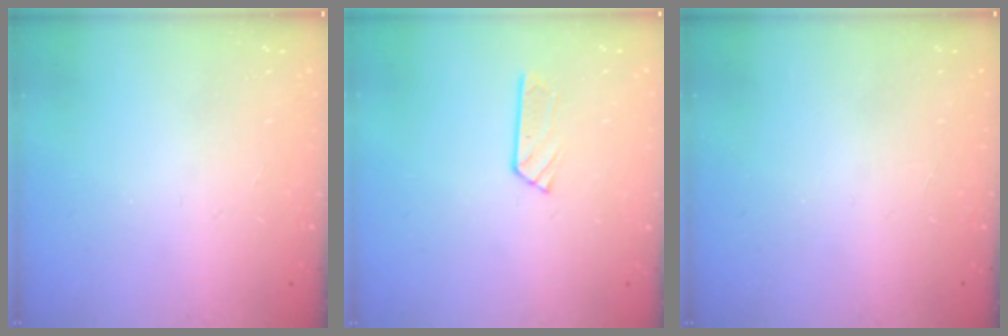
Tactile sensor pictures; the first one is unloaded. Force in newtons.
{"total": 3.3, "press": 3.3, "slide": 0.3}
{"total": 0.0}